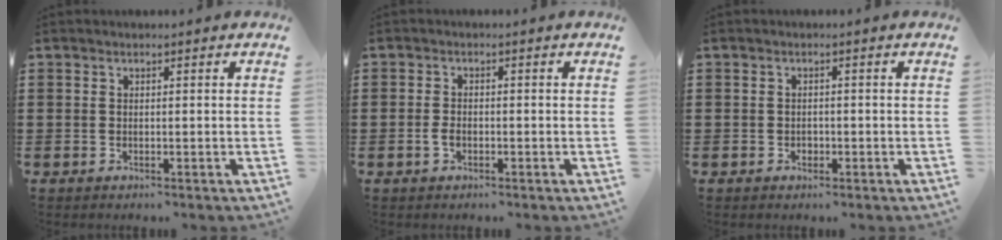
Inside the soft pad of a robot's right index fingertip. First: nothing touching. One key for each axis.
{"total": 1.8, "fx": -0.6, "fy": 1.0, "fz": 1.3, "tx": -0.033, "ty": -0.001, "tz": -0.013}
{"total": 1.0, "fx": -0.4, "fy": 0.8, "fz": 0.4, "tx": -0.010, "ty": 0.001, "tz": -0.009}